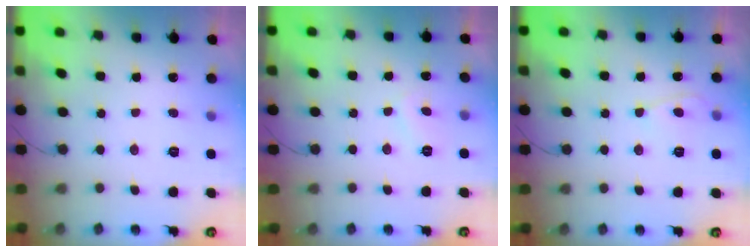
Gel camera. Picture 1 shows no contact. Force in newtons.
{"total": 2.0, "press": 1.9, "slide": 0.7}
{"total": 4.4, "press": 4.4, "slide": 0.4}